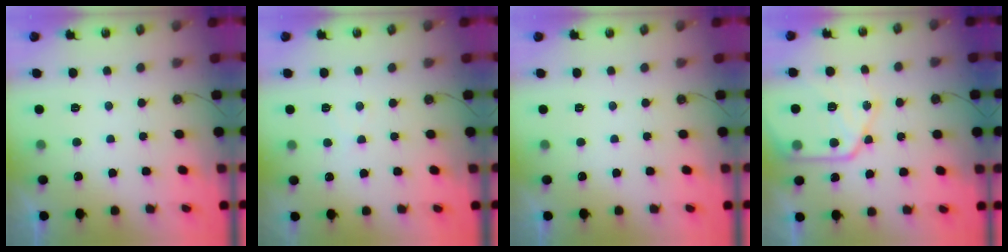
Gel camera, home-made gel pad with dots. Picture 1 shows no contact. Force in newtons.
{"total": 4.5, "press": 4.4, "slide": 0.6}
{"total": 0.0}
{"total": 16.0, "press": 16.0, "slide": 1.5}